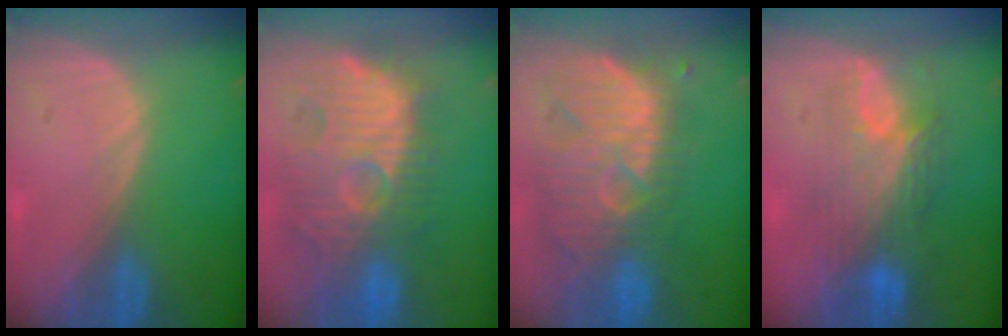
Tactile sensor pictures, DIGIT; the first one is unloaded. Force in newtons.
{"total": 12.8, "press": 12.2, "slide": 3.9}
{"total": 12.1, "press": 11.0, "slide": 5.1}
{"total": 8.5, "press": 8.1, "slide": 2.6}